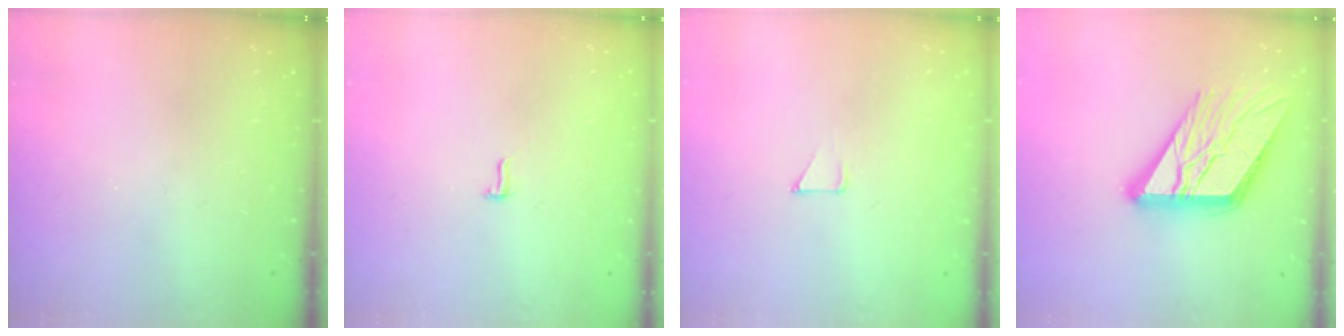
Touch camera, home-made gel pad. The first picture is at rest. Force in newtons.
{"total": 3.7, "press": 3.3, "slide": 1.7}
{"total": 2.8, "press": 2.8, "slide": 0.2}
{"total": 19.0, "press": 18.9, "slide": 2.0}